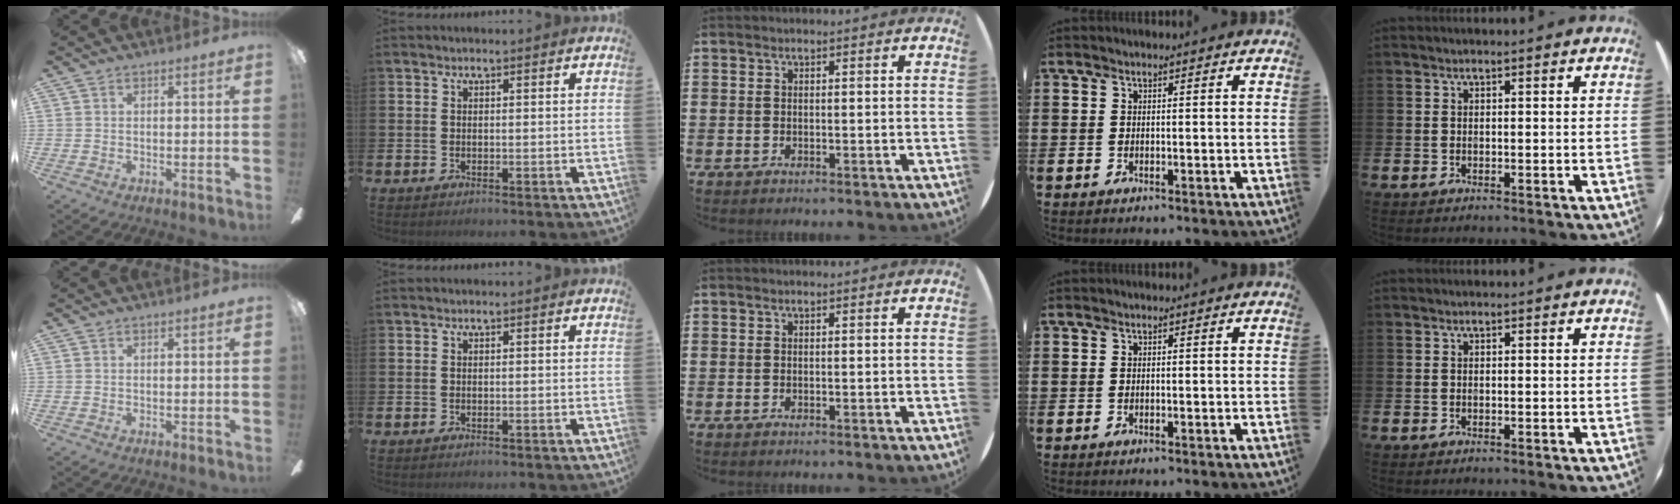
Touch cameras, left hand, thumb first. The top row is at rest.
{}